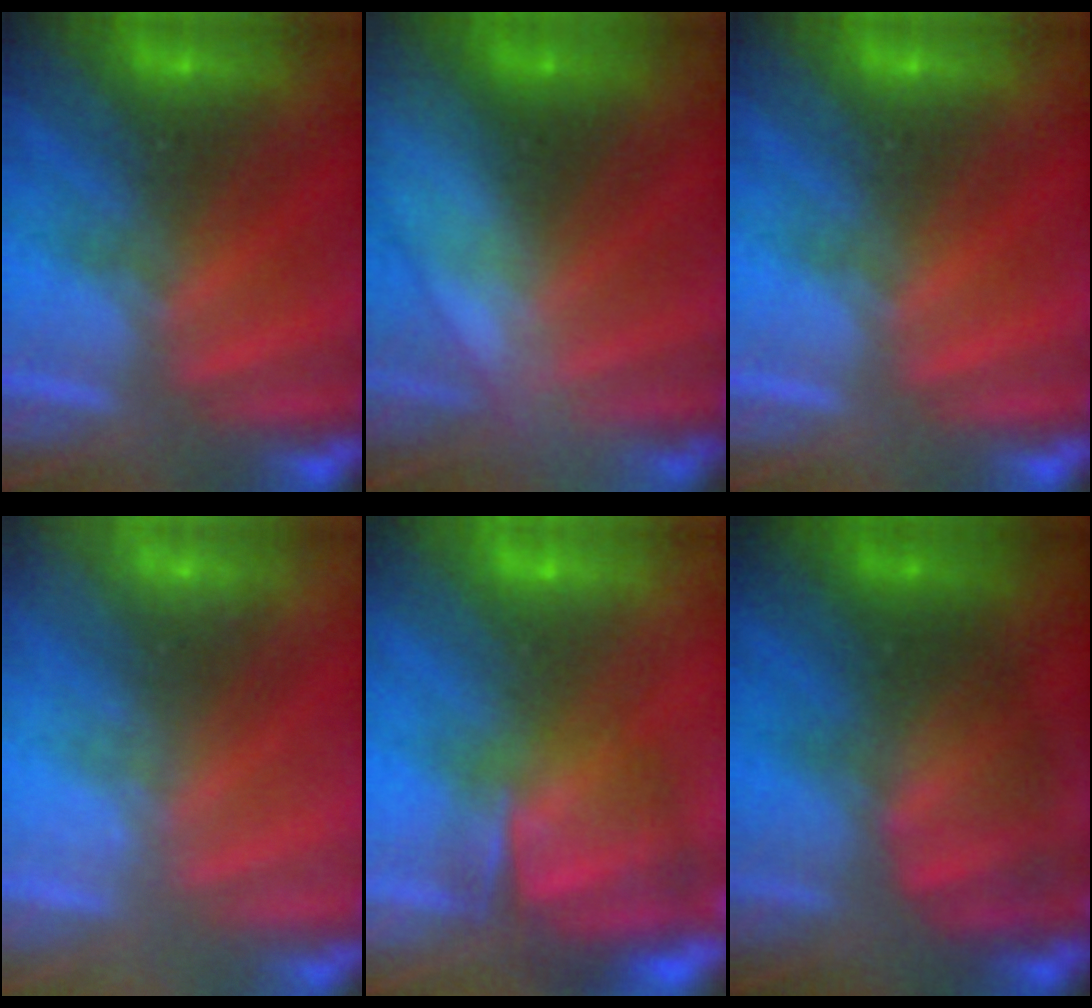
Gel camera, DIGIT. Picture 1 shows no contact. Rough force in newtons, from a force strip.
{"total": 3.0}
{"total": 0.0}
{"total": 2.3}
{"total": 7.4}
{"total": 2.1}